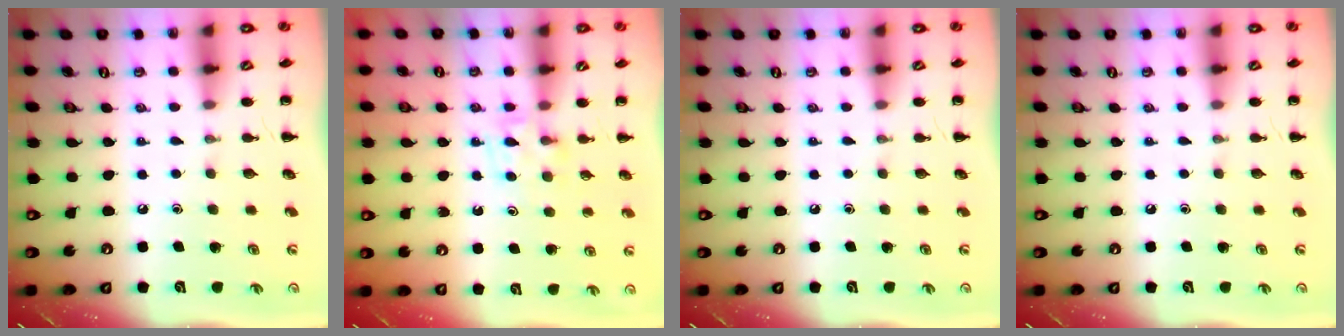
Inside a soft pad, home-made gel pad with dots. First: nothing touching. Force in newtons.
{"total": 6.2, "press": 6.0, "slide": 1.4}
{"total": 0.0}
{"total": 0.0}